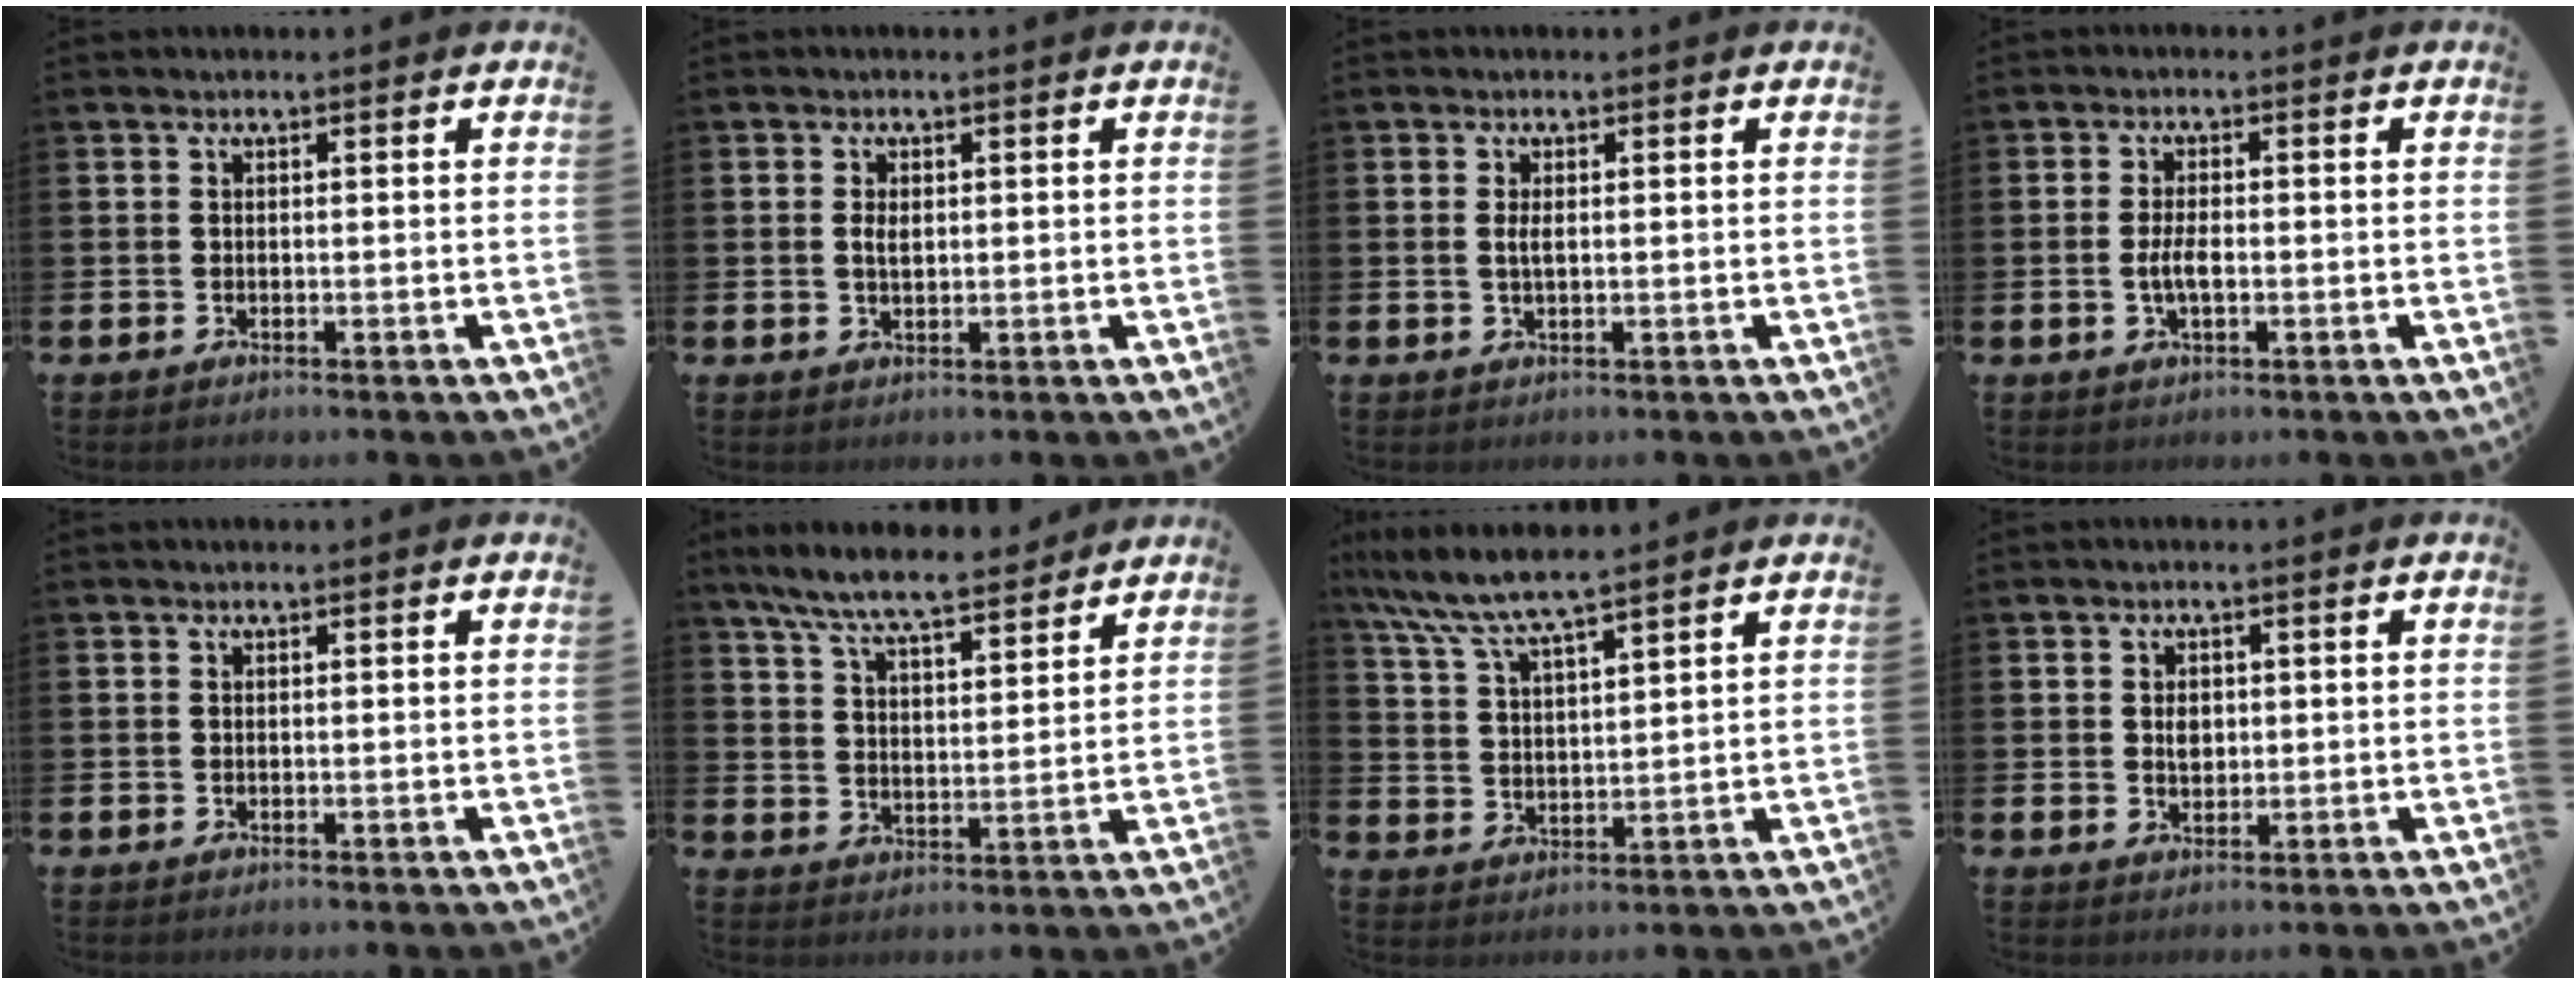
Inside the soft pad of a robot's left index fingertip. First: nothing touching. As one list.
[{"total": 1.7, "force": [0.4, 1.0, 1.4], "torque": [-0.017, 0.002, 0.003]}, {"total": 1.5, "force": [0.3, 0.5, 1.4], "torque": [-0.025, 0.001, 0.002]}, {"total": 3.1, "force": [-0.5, 1.2, 2.8], "torque": [-0.047, -0.001, -0.010]}, {"total": 0.0}, {"total": 8.1, "force": [7.5, 0.9, 2.9], "torque": [-0.085, -0.038, 0.135]}, {"total": 7.3, "force": [6.7, 0.3, 2.8], "torque": [-0.081, -0.030, 0.119]}, {"total": 2.1, "force": [0.4, 1.6, 1.3], "torque": [-0.007, 0.000, 0.002]}]